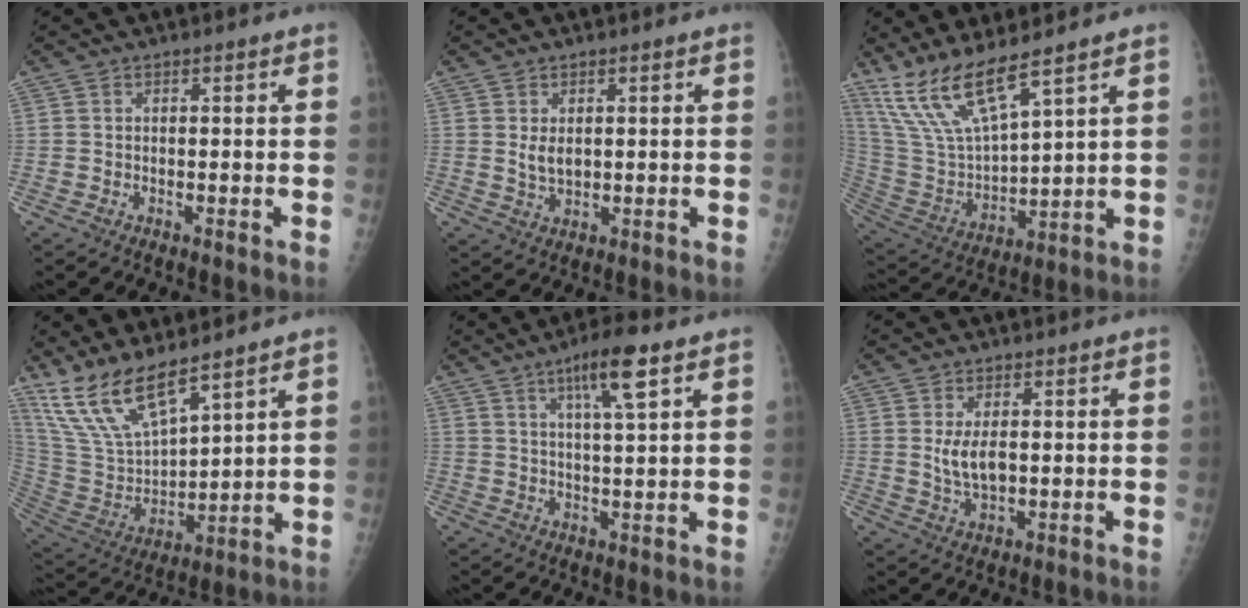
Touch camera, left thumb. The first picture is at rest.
{"total": 3.1, "force": [0.6, 2.1, 2.2], "torque": [-0.031, -0.009, 0.018]}
{"total": 13.4, "force": [10.2, 2.5, 8.4], "torque": [-0.168, -0.050, 0.223]}
{"total": 14.3, "force": [11.1, 4.0, 8.0], "torque": [-0.146, -0.055, 0.239]}
{"total": 8.1, "force": [4.2, 1.0, 6.8], "torque": [-0.118, -0.016, 0.070]}
{"total": 4.9, "force": [0.4, 2.7, 4.1], "torque": [-0.076, -0.009, 0.012]}